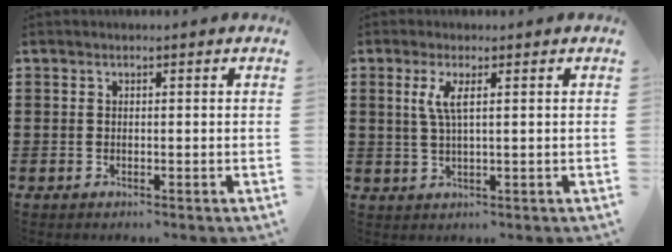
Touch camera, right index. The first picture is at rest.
{"total": 3.5, "force": [1.1, 0.6, 3.2], "torque": [-0.076, -0.001, 0.014]}